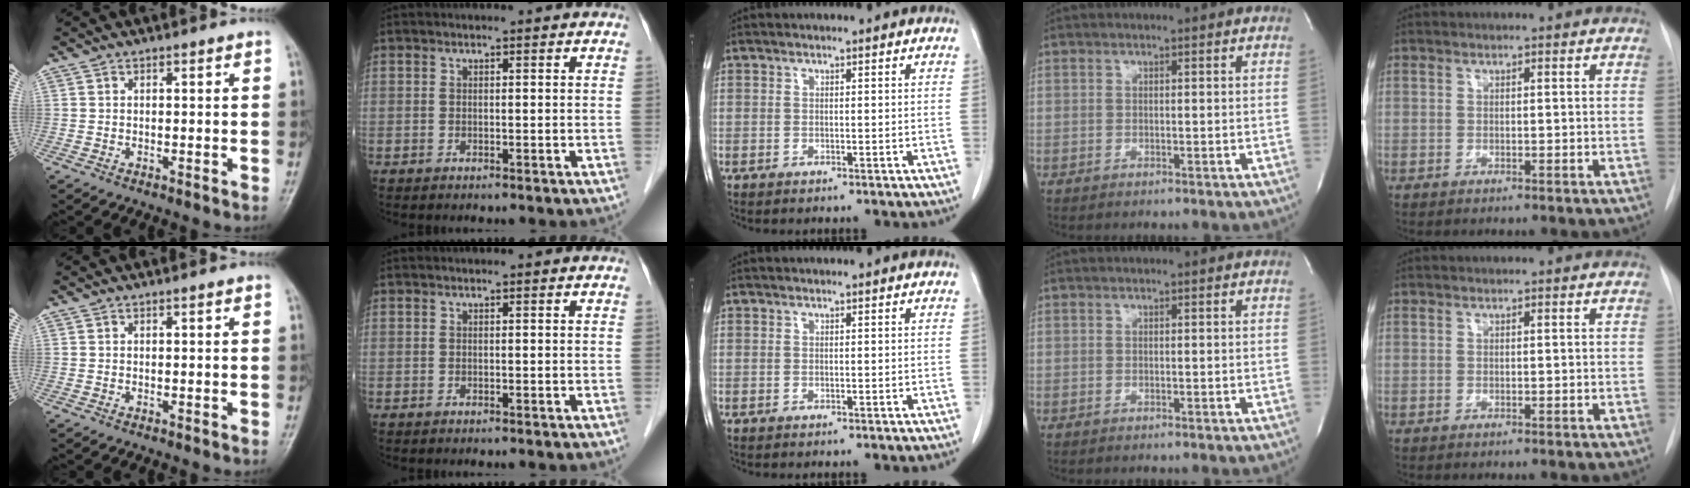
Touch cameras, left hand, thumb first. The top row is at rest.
{}